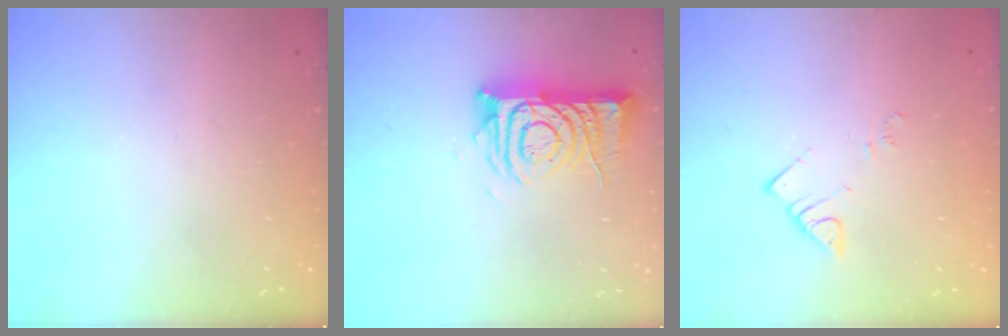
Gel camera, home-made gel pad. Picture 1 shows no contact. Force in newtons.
{"total": 11.7, "press": 11.6, "slide": 1.0}
{"total": 3.7, "press": 3.7, "slide": 0.4}